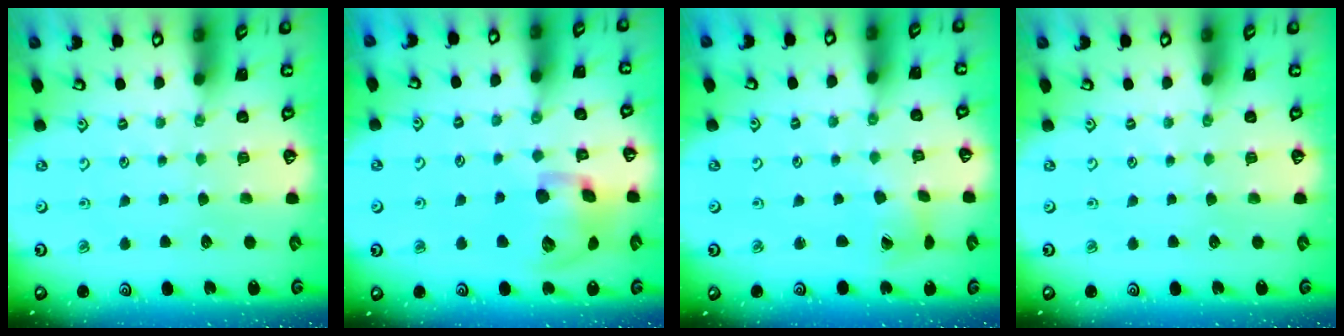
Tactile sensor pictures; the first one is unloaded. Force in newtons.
{"total": 14.8, "press": 14.6, "slide": 2.6}
{"total": 3.8, "press": 3.8, "slide": 0.6}
{"total": 0.0}